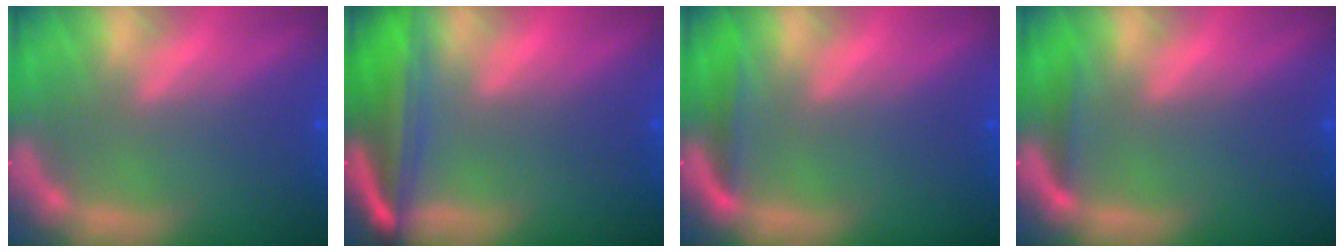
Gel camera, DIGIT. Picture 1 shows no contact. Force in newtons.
{"total": 8.1}
{"total": 1.9}
{"total": 1.4}